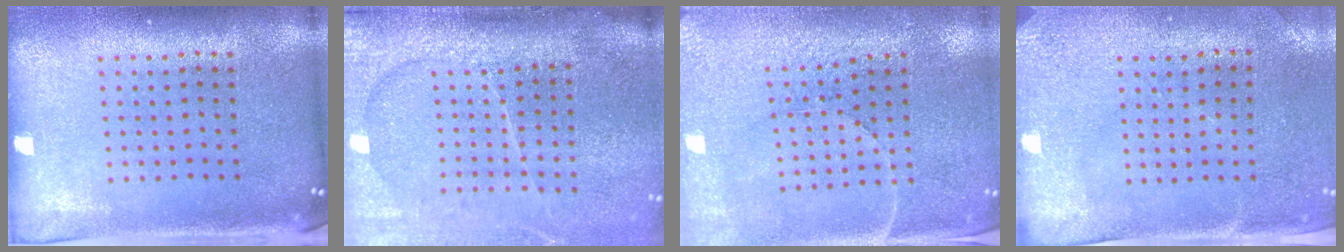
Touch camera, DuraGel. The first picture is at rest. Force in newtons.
{"total": 4.3, "press": 3.5, "slide": 2.4}
{"total": 3.1, "press": 3.1, "slide": 0.6}
{"total": 3.0, "press": 2.3, "slide": 1.9}